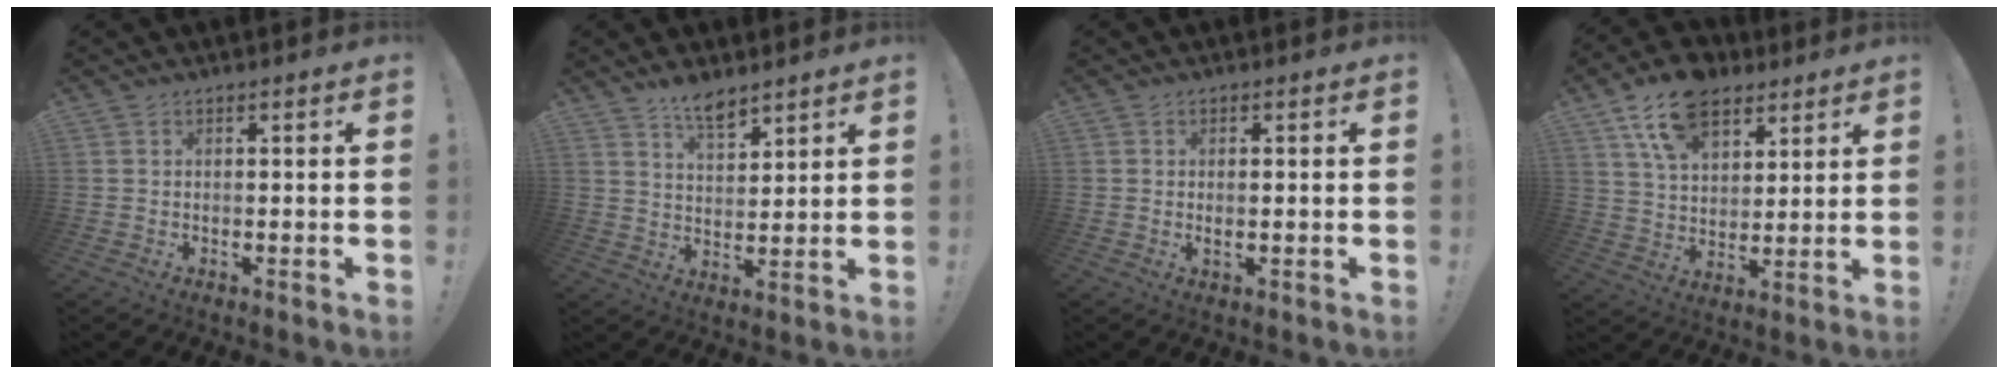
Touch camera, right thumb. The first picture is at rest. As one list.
[{"total": 7.1, "force": [5.8, 2.4, 3.3], "torque": [-0.057, -0.035, 0.105]}, {"total": 1.5, "force": [0.0, 0.3, 1.4], "torque": [-0.025, -0.001, 0.000]}, {"total": 14.4, "force": [8.8, 8.9, 7.2], "torque": [-0.120, -0.042, 0.163]}]